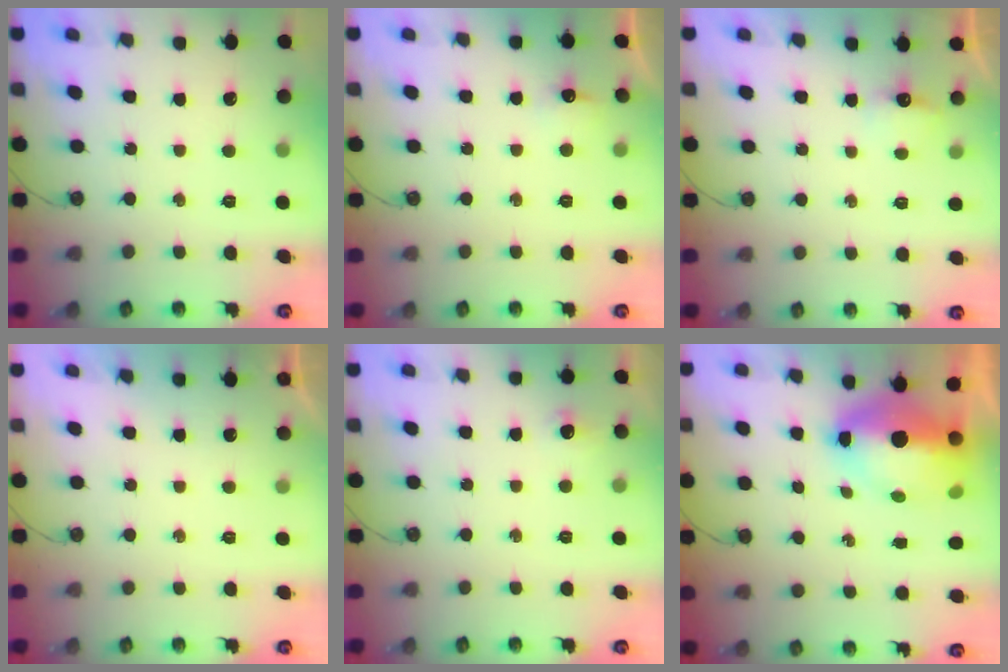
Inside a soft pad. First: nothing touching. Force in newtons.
{"total": 5.7, "press": 5.5, "slide": 1.1}
{"total": 3.9, "press": 3.9, "slide": 0.7}
{"total": 0.0}
{"total": 4.8, "press": 4.7, "slide": 1.0}
{"total": 11.5, "press": 11.3, "slide": 1.8}